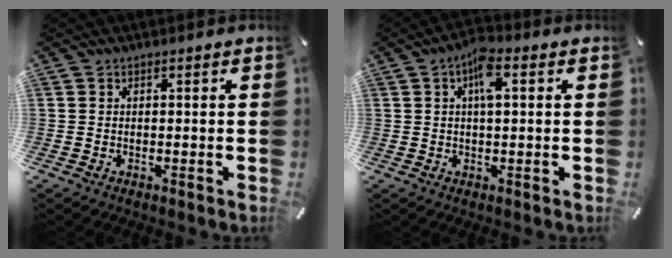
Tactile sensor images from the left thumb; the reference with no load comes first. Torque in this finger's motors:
{"motor_torque": [0.92, 1.64, 0.58, -0.60, 0.22]}